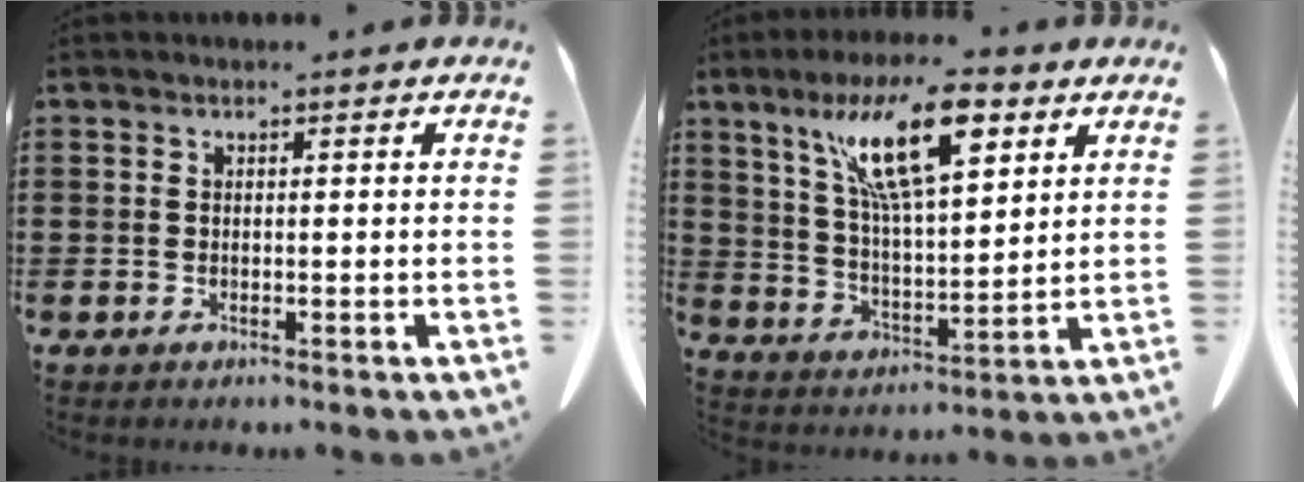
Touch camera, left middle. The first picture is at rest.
{"total": 13.9, "force": [7.9, 4.1, 10.7], "torque": [-0.212, -0.009, 0.135]}